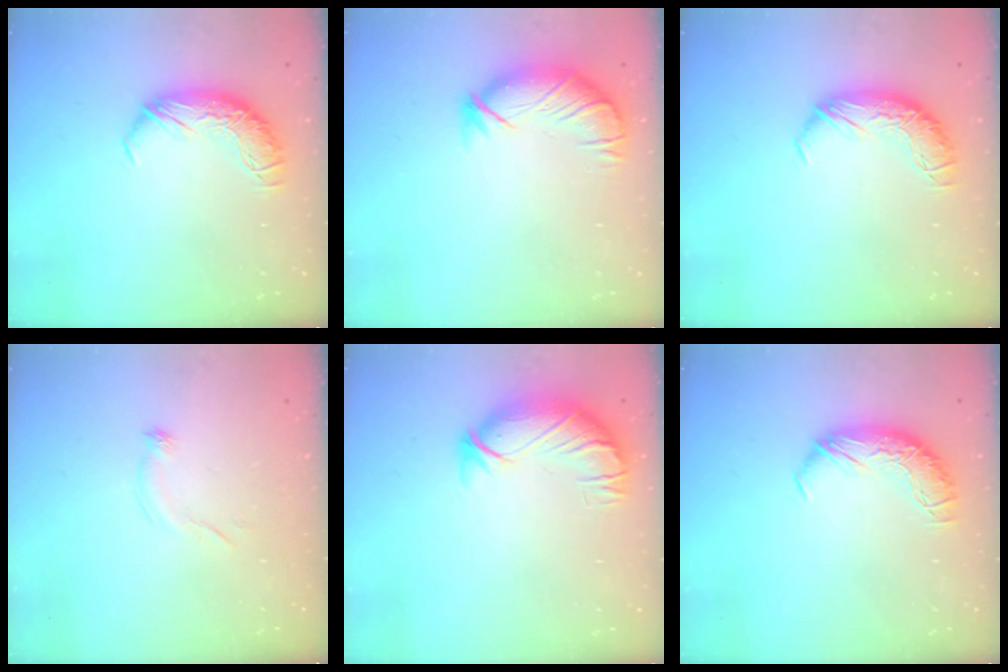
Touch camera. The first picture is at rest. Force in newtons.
{"total": 3.3, "press": 2.6, "slide": 2.1}
{"total": 0.0}
{"total": 7.1, "press": 7.1, "slide": 0.8}
{"total": 3.3, "press": 1.6, "slide": 2.8}
{"total": 0.0}